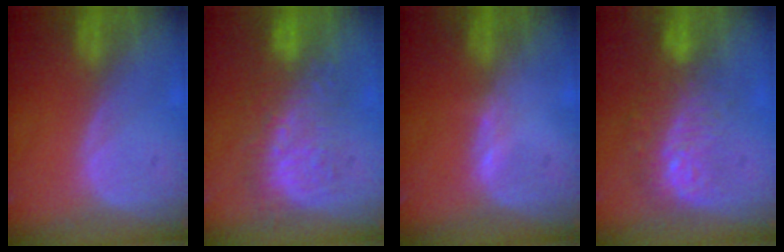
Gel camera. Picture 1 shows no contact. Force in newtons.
{"total": 8.9, "press": 8.7, "slide": 1.9}
{"total": 0.7, "press": 0.7, "slide": 0.2}
{"total": 9.3, "press": 8.3, "slide": 4.2}